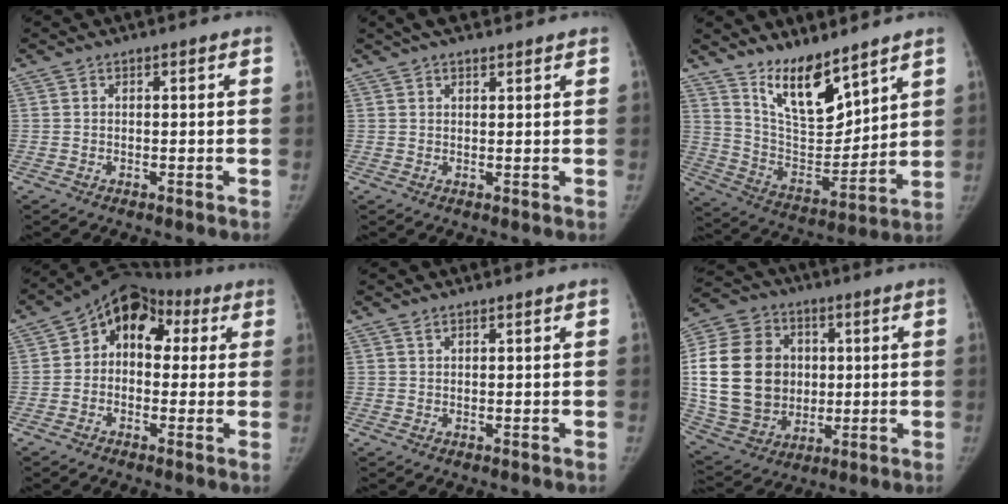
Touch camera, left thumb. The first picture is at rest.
{"total": 5.5, "force": [4.2, 2.1, 2.8], "torque": [-0.035, 0.010, 0.070]}
{"total": 14.2, "force": [10.4, 5.0, 8.3], "torque": [-0.105, -0.080, 0.202]}
{"total": 11.2, "force": [2.1, 8.2, 7.4], "torque": [-0.069, 0.035, 0.016]}
{"total": 0.8, "force": [0.6, 0.3, 0.4], "torque": [-0.009, 0.003, 0.012]}
{"total": 22.6, "force": [2.2, 18.2, 13.1], "torque": [-0.245, 0.011, 0.054]}